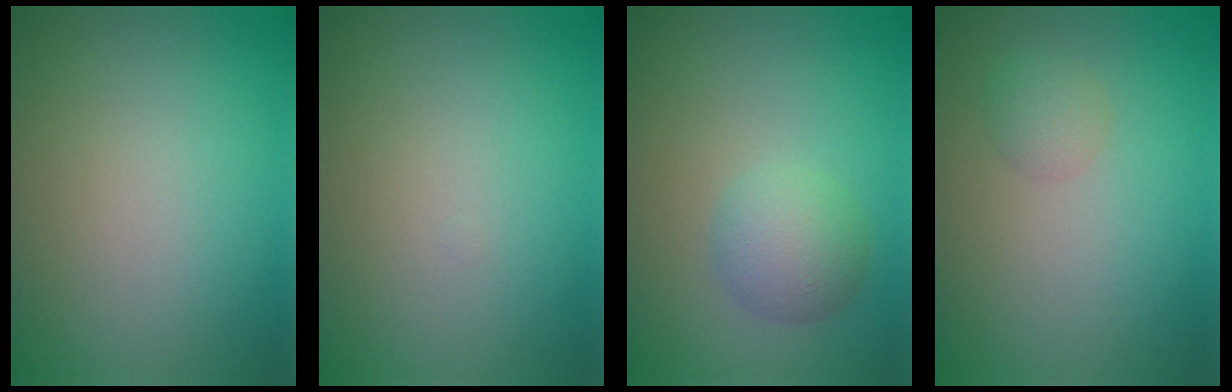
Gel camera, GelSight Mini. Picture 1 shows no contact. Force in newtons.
{"total": 0.0}
{"total": 3.4, "press": 3.4, "slide": 0.2}
{"total": 1.5, "press": 1.5, "slide": 0.0}